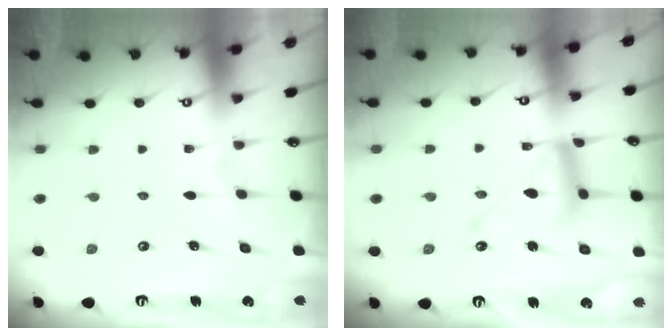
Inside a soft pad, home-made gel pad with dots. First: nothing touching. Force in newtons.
{"total": 13.1, "press": 13.1, "slide": 1.1}